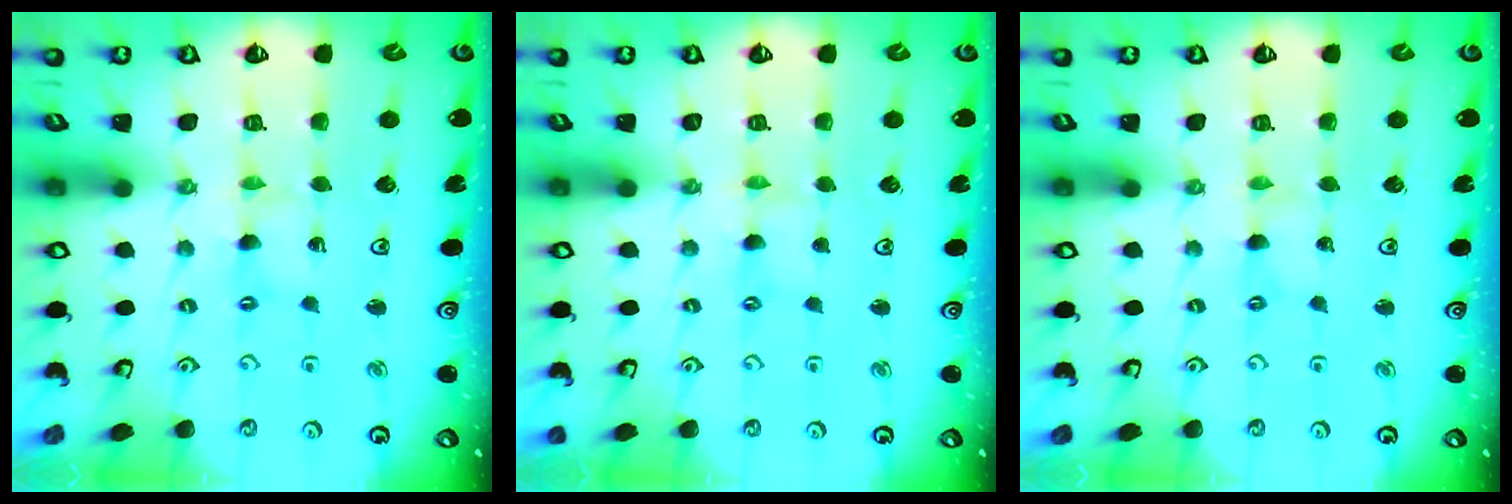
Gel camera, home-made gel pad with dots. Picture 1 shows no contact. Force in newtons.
{"total": 0.0}
{"total": 0.0}